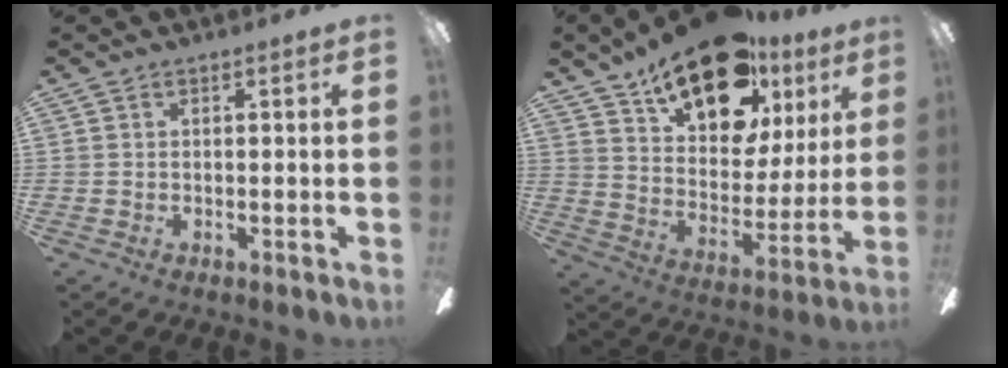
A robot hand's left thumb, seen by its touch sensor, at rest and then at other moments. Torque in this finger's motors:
{"motor_torque": [0.43, 1.01, 1.38, -1.38, 0.36]}